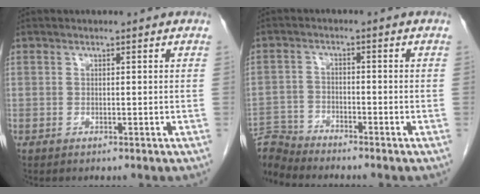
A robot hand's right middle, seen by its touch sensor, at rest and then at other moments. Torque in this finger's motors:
{"motor_torque": [-0.06, 0.18, -0.09, -0.03]}